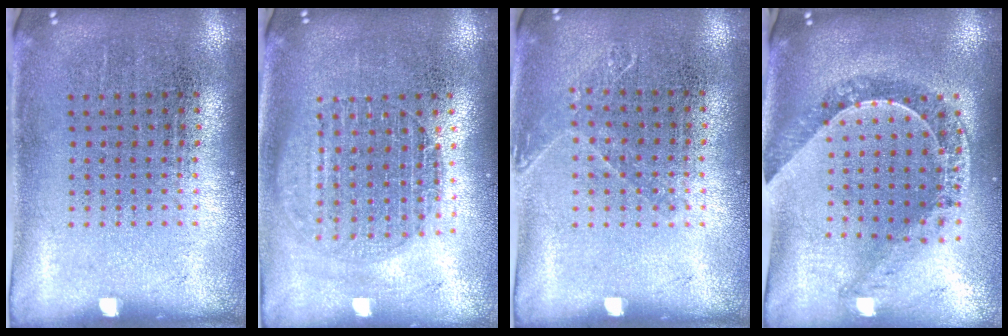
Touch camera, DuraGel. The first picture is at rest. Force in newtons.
{"total": 1.6, "press": 1.5, "slide": 0.7}
{"total": 1.0, "press": 0.9, "slide": 0.3}
{"total": 1.0, "press": 0.9, "slide": 0.2}